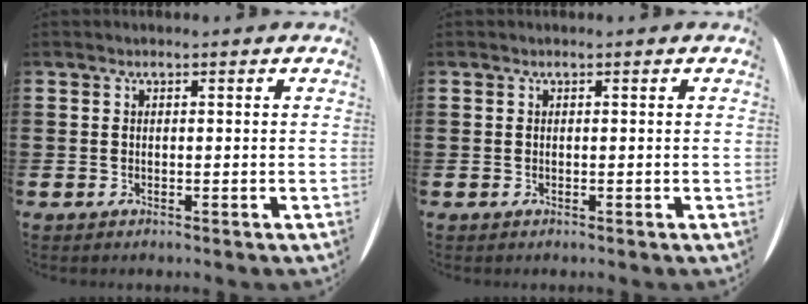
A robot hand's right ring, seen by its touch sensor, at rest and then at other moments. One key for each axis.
{"total": 0.0}